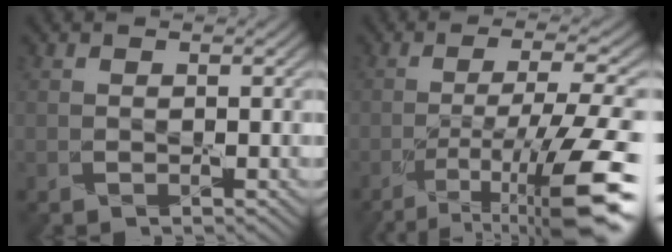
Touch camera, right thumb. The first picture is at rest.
{"total": 13.8, "force": [-7.3, 3.1, 11.2], "torque": [-0.189, -0.002, -0.116]}